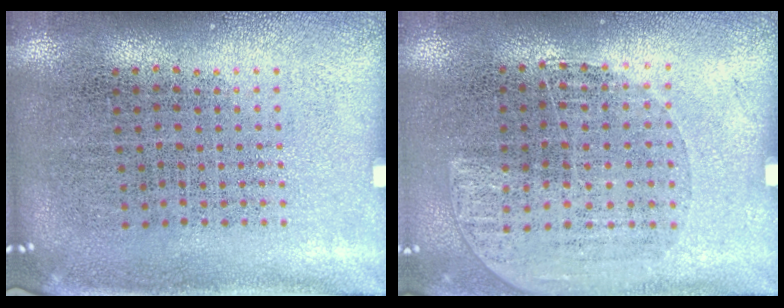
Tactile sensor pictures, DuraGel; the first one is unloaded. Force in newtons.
{"total": 1.1, "press": 0.9, "slide": 0.5}